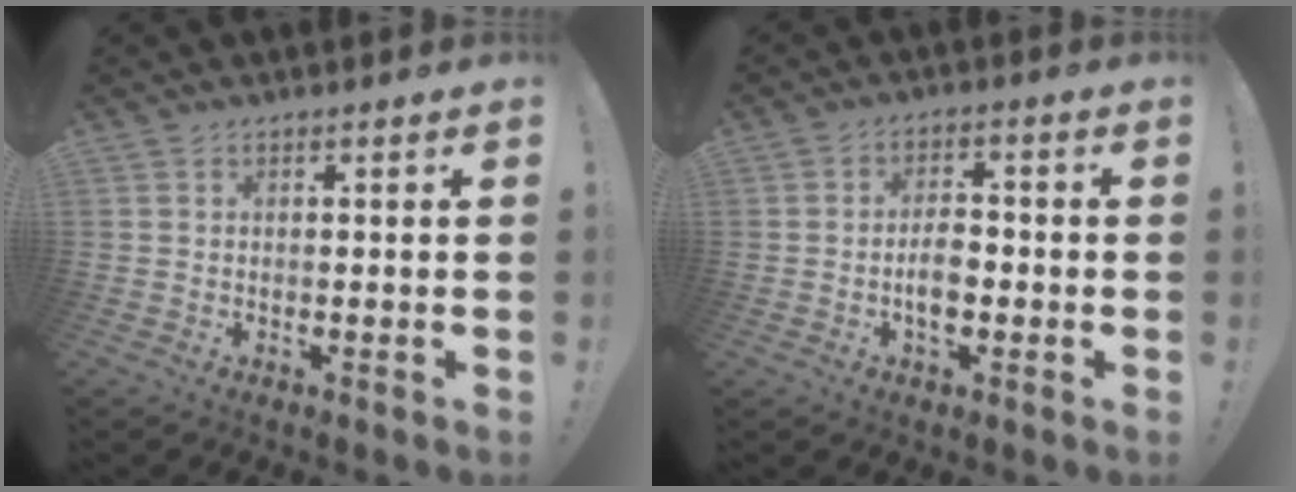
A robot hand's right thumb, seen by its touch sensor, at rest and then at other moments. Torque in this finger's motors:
{"motor_torque": [1.46, 1.22, -0.02, -0.17, 0.00]}